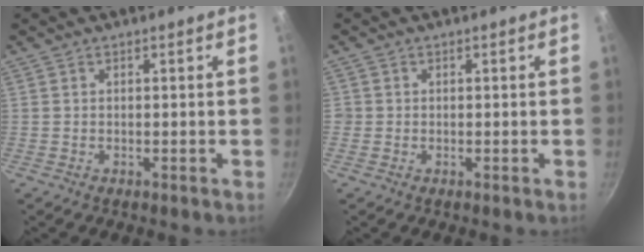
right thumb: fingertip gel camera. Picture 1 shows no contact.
{"total": 1.0, "force": [-0.2, 1.0, 0.1], "torque": [0.001, 0.002, -0.005]}